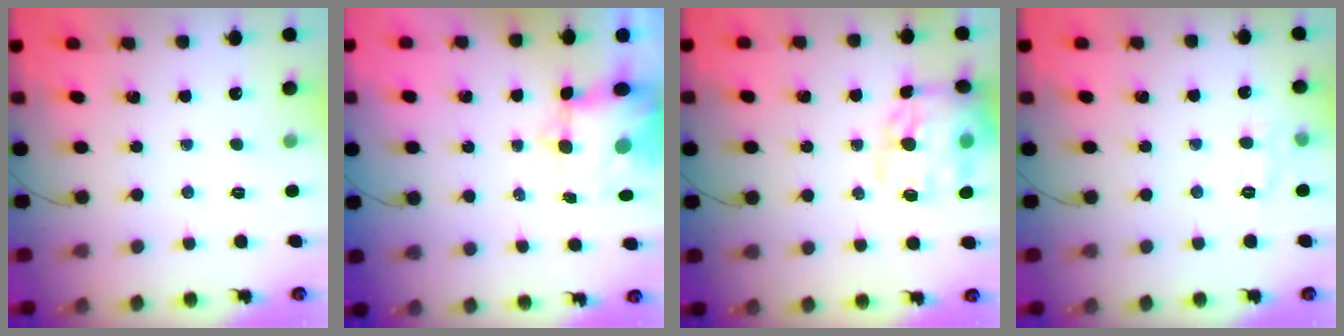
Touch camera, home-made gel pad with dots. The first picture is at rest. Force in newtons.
{"total": 7.1, "press": 6.9, "slide": 1.9}
{"total": 16.2, "press": 15.8, "slide": 3.3}
{"total": 8.5, "press": 8.4, "slide": 1.4}